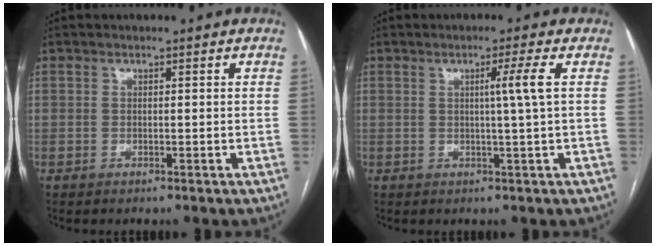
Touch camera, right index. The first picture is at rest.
{"total": 3.3, "force": [0.6, -1.3, 3.0], "torque": [-0.050, -0.003, 0.011]}